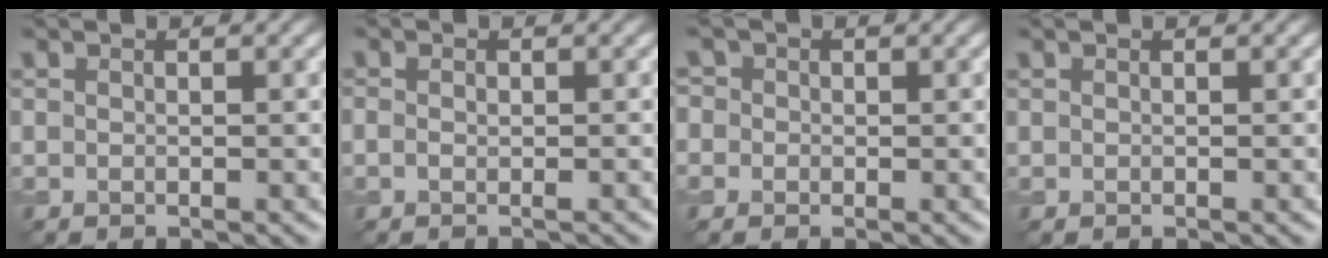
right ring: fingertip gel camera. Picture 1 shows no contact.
{"total": 1.3, "force": [-0.5, 0.5, 1.0], "torque": [-0.016, 0.002, -0.005]}
{"total": 1.8, "force": [0.4, 1.7, 0.6], "torque": [-0.001, 0.015, -0.014]}
{"total": 0.0}